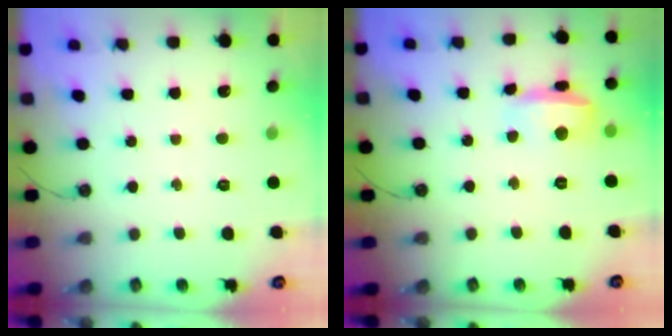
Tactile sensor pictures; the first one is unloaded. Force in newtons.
{"total": 9.2, "press": 9.1, "slide": 1.4}